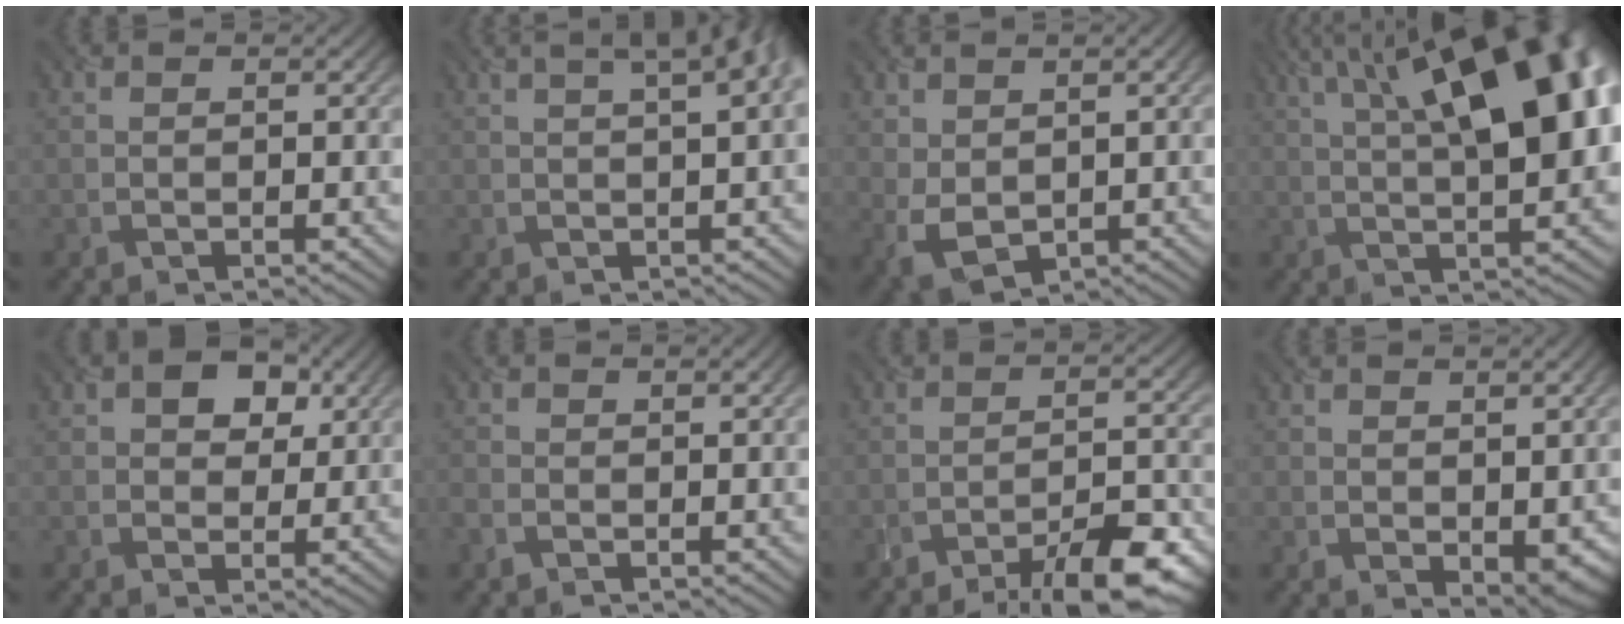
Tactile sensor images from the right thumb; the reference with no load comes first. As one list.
[{"total": 6.6, "force": [2.2, 1.9, 5.9], "torque": [-0.051, 0.029, 0.016]}, {"total": 3.8, "force": [0.7, 2.6, 2.7], "torque": [-0.074, -0.006, 0.018]}, {"total": 17.1, "force": [5.1, 6.4, 15.1], "torque": [-0.212, 0.054, 0.067]}, {"total": 4.1, "force": [1.4, 3.2, 2.2], "torque": [-0.026, -0.001, 0.015]}, {"total": 1.6, "force": [-0.9, 0.7, 1.1], "torque": [-0.032, -0.004, -0.019]}, {"total": 10.3, "force": [-8.0, 2.2, 6.0], "torque": [-0.094, 0.003, -0.121]}, {"total": 3.2, "force": [-0.1, 2.1, 2.4], "torque": [-0.037, -0.013, 0.008]}]